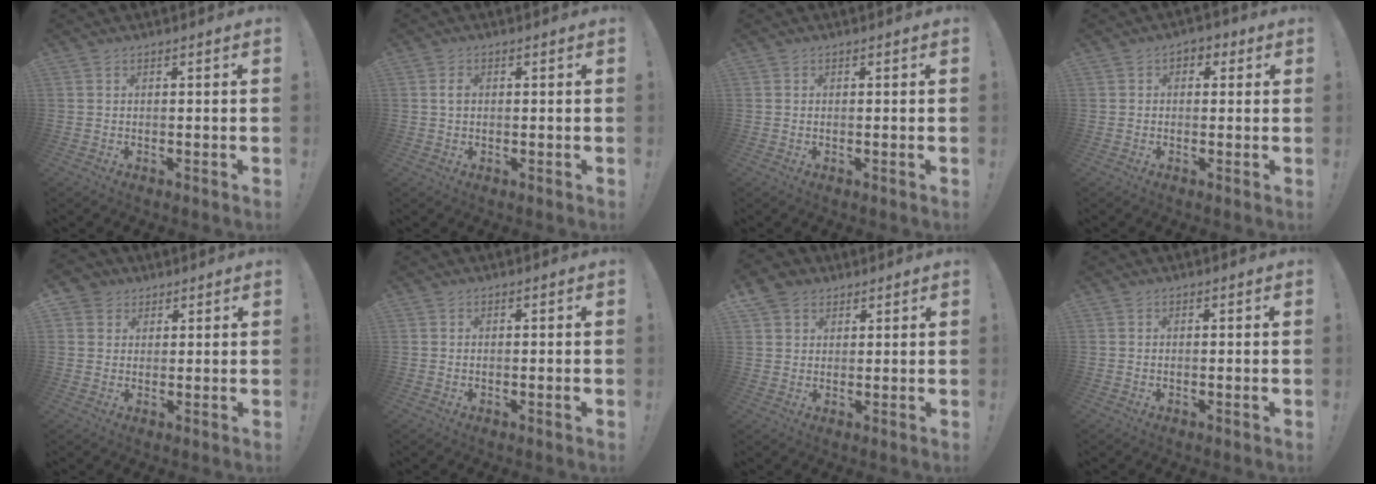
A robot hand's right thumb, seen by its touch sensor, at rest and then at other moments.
{"total": 2.1, "force": [0.2, 1.3, 1.6], "torque": [-0.033, 0.006, 0.003]}
{"total": 0.6, "force": [0.0, -0.1, 0.6], "torque": [-0.013, 0.001, -0.001]}
{"total": 3.2, "force": [0.2, 2.6, 1.9], "torque": [-0.014, 0.004, 0.000]}
{"total": 4.7, "force": [2.3, 4.1, 0.7], "torque": [-0.012, -0.010, 0.045]}
{"total": 1.1, "force": [-0.2, 0.0, 1.1], "torque": [-0.020, 0.001, -0.004]}
{"total": 6.1, "force": [3.4, 4.9, 1.5], "torque": [-0.020, -0.014, 0.068]}
{"total": 0.7, "force": [0.0, -0.1, 0.7], "torque": [-0.022, 0.004, 0.001]}